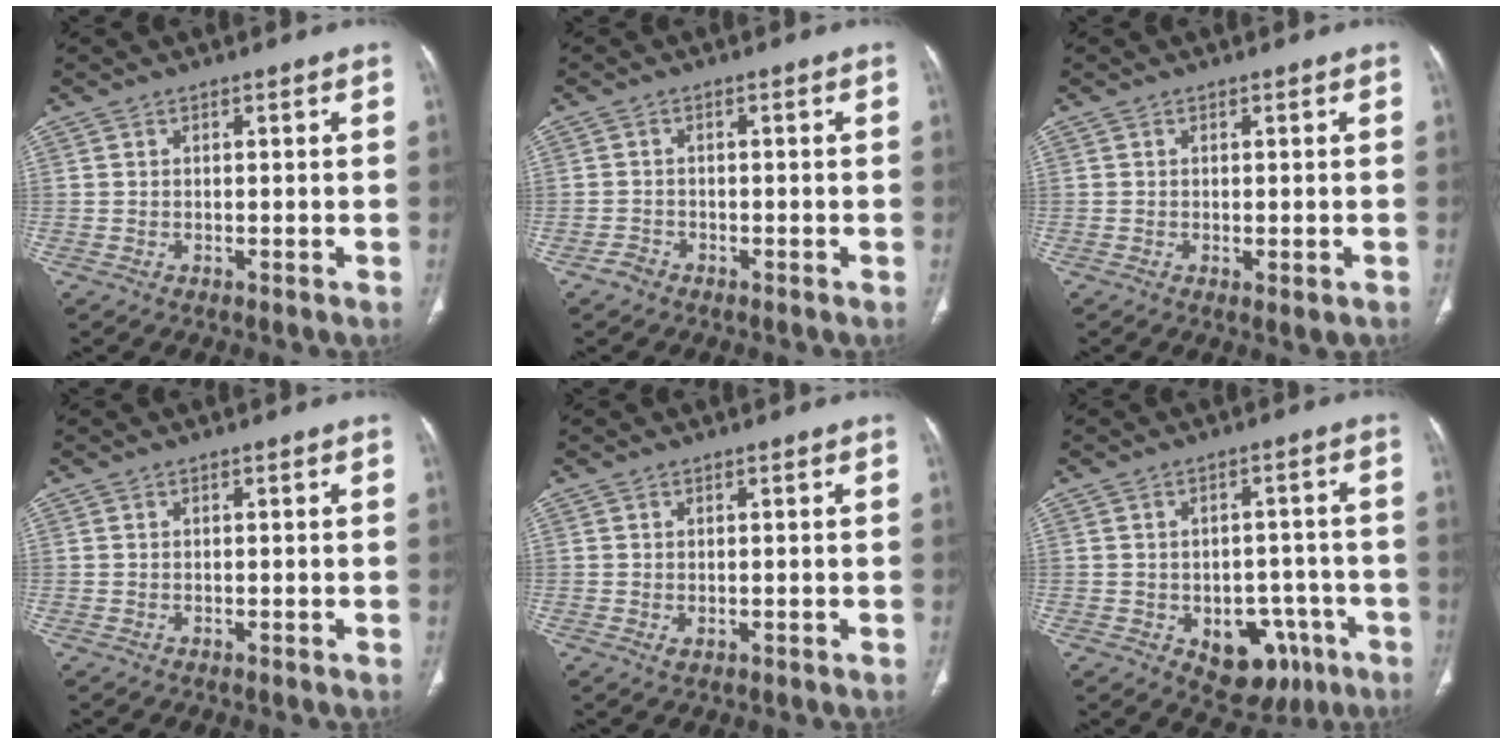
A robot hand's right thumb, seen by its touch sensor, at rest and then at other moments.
{"total": 1.7, "force": [-1.2, 1.1, 0.2], "torque": [-0.009, 0.006, -0.025]}
{"total": 1.8, "force": [-0.6, 0.6, 1.6], "torque": [-0.025, -0.005, -0.004]}
{"total": 0.0}
{"total": 1.1, "force": [-0.2, 0.6, 0.8], "torque": [-0.016, -0.003, 0.001]}
{"total": 11.4, "force": [-4.8, 7.7, 6.9], "torque": [-0.052, 0.031, -0.050]}